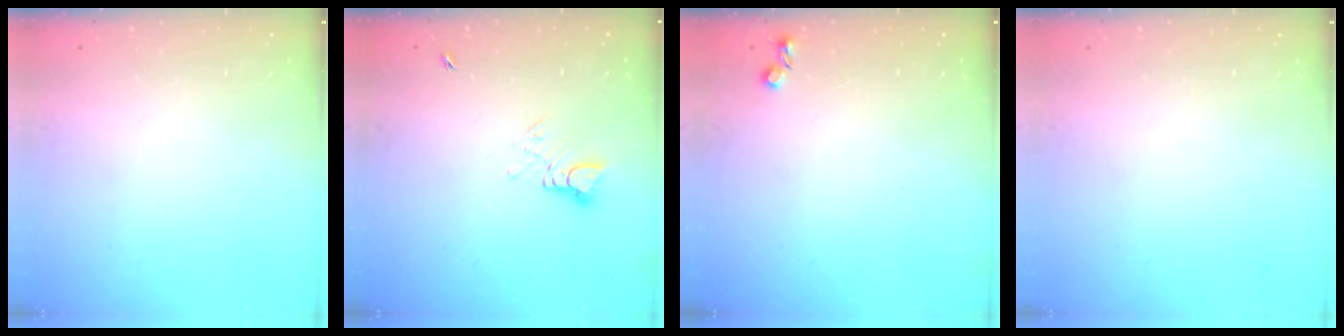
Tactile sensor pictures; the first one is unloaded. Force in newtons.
{"total": 3.5, "press": 3.5, "slide": 0.3}
{"total": 3.7, "press": 3.6, "slide": 0.6}
{"total": 0.0}